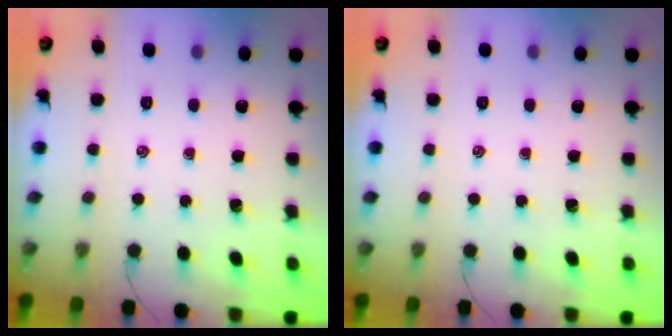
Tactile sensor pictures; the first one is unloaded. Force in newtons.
{"total": 0.0}